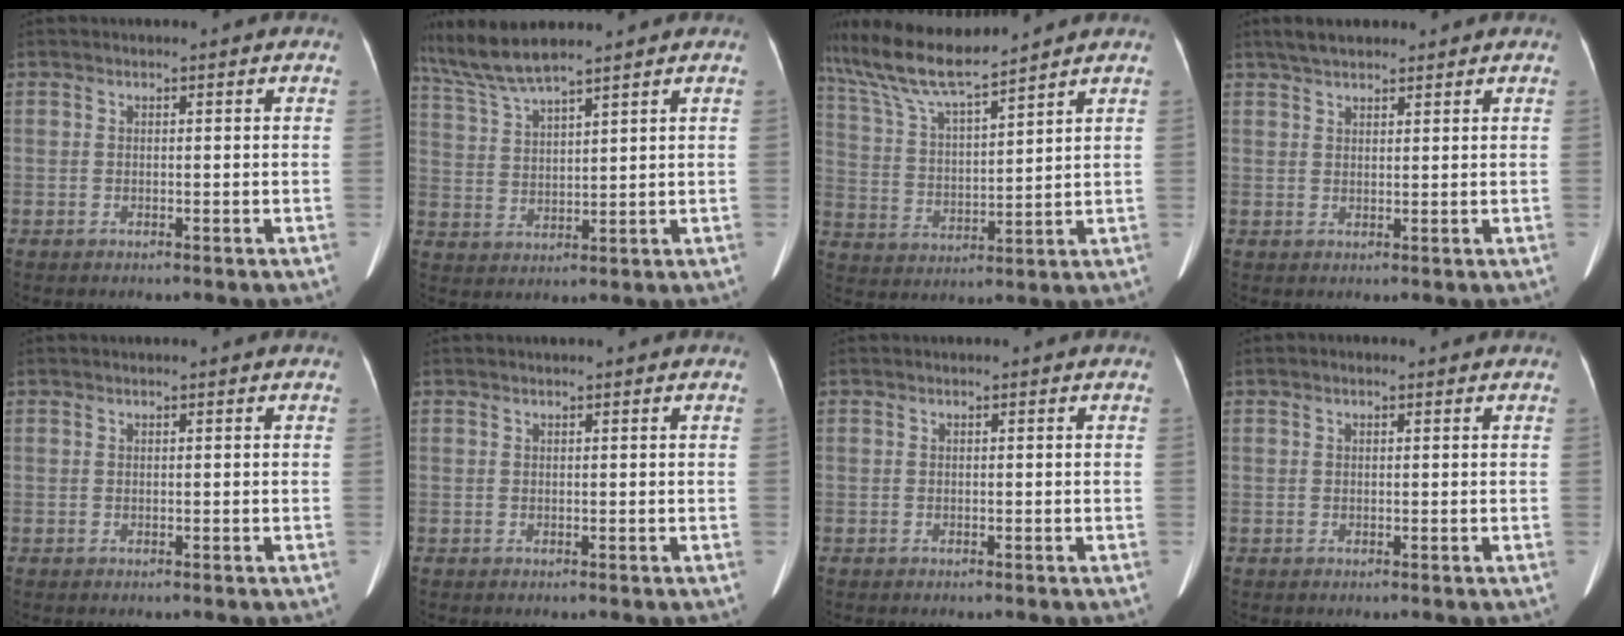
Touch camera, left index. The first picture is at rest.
{"total": 8.4, "force": [7.5, 0.1, 3.8], "torque": [-0.089, 0.017, 0.151]}
{"total": 13.3, "force": [11.9, 0.1, 6.0], "torque": [-0.127, 0.014, 0.230]}
{"total": 4.8, "force": [3.9, 1.6, 2.4], "torque": [-0.046, 0.023, 0.067]}
{"total": 0.0}
{"total": 0.7, "force": [0.6, 0.1, 0.4], "torque": [-0.008, 0.012, 0.010]}
{"total": 0.0}
{"total": 0.9, "force": [0.5, 0.6, 0.6], "torque": [-0.013, 0.014, 0.003]}